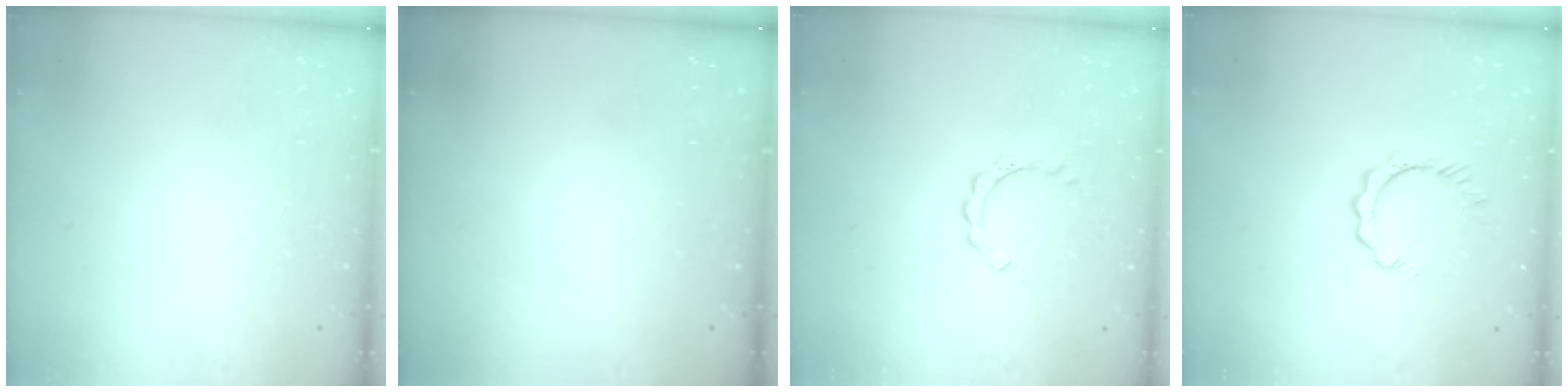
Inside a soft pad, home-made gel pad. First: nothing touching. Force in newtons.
{"total": 0.0}
{"total": 3.8, "press": 3.8, "slide": 0.1}
{"total": 2.9, "press": 2.9, "slide": 0.4}